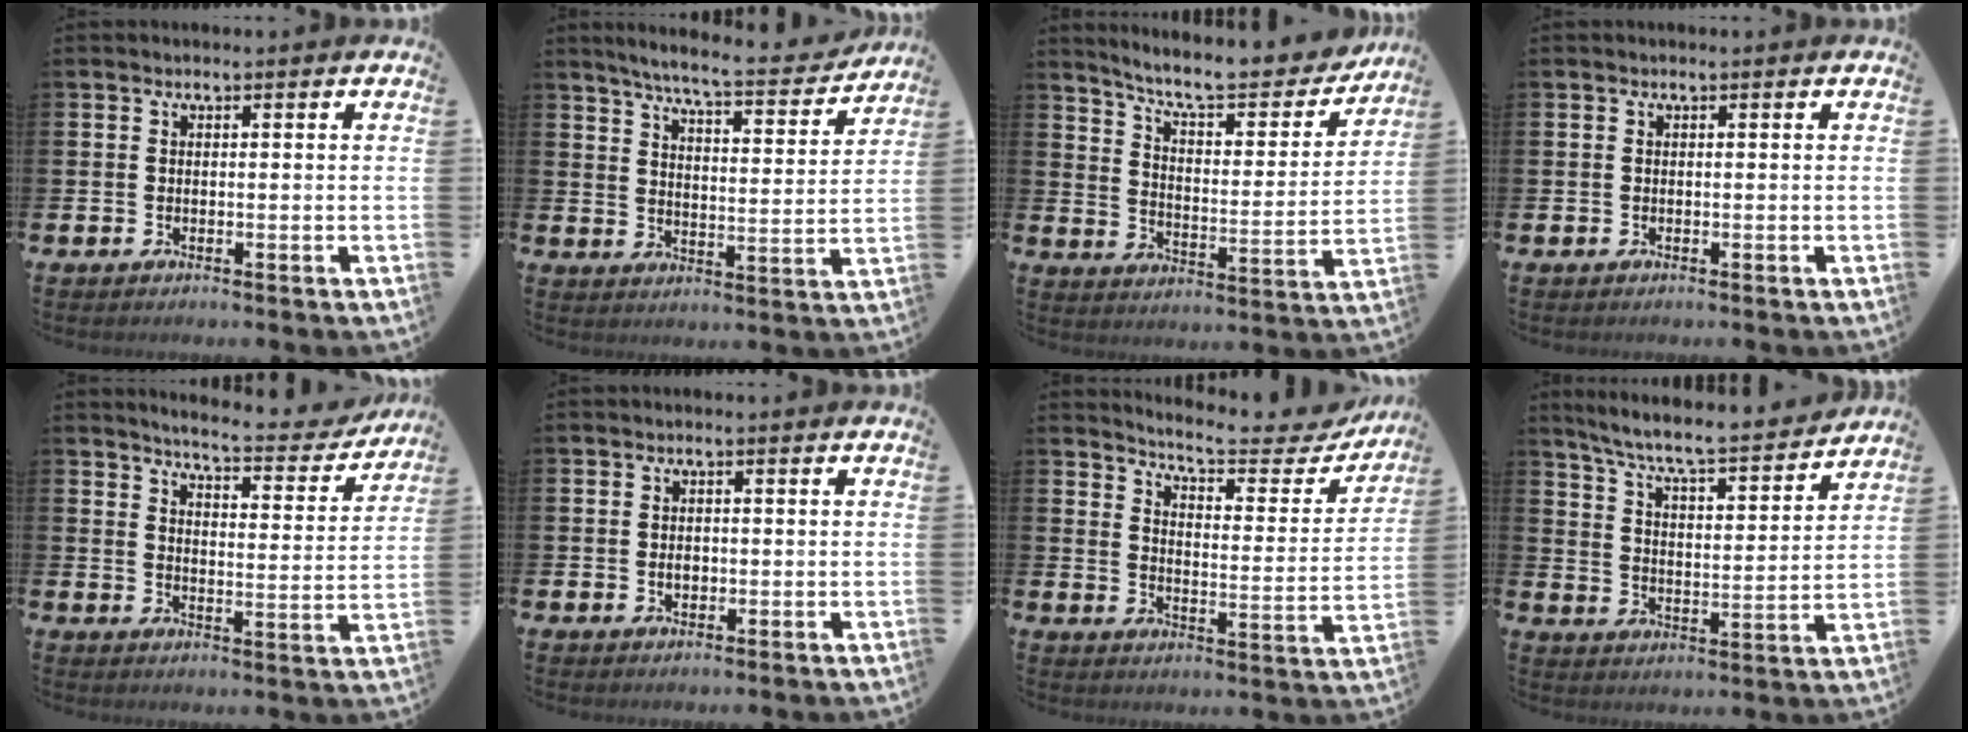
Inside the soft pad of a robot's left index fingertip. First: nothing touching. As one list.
[{"total": 6.6, "force": [6.2, 0.1, 2.4], "torque": [-0.065, -0.044, 0.101]}, {"total": 9.1, "force": [8.2, 1.9, 3.5], "torque": [-0.089, -0.056, 0.138]}, {"total": 0.0}, {"total": 5.3, "force": [5.2, 0.4, 1.4], "torque": [-0.036, -0.040, 0.082]}, {"total": 1.6, "force": [-0.1, 1.2, 1.0], "torque": [-0.008, 0.003, -0.007]}, {"total": 6.4, "force": [6.1, 0.8, 1.9], "torque": [-0.053, -0.048, 0.098]}, {"total": 7.6, "force": [7.1, 0.6, 2.8], "torque": [-0.079, -0.055, 0.117]}]